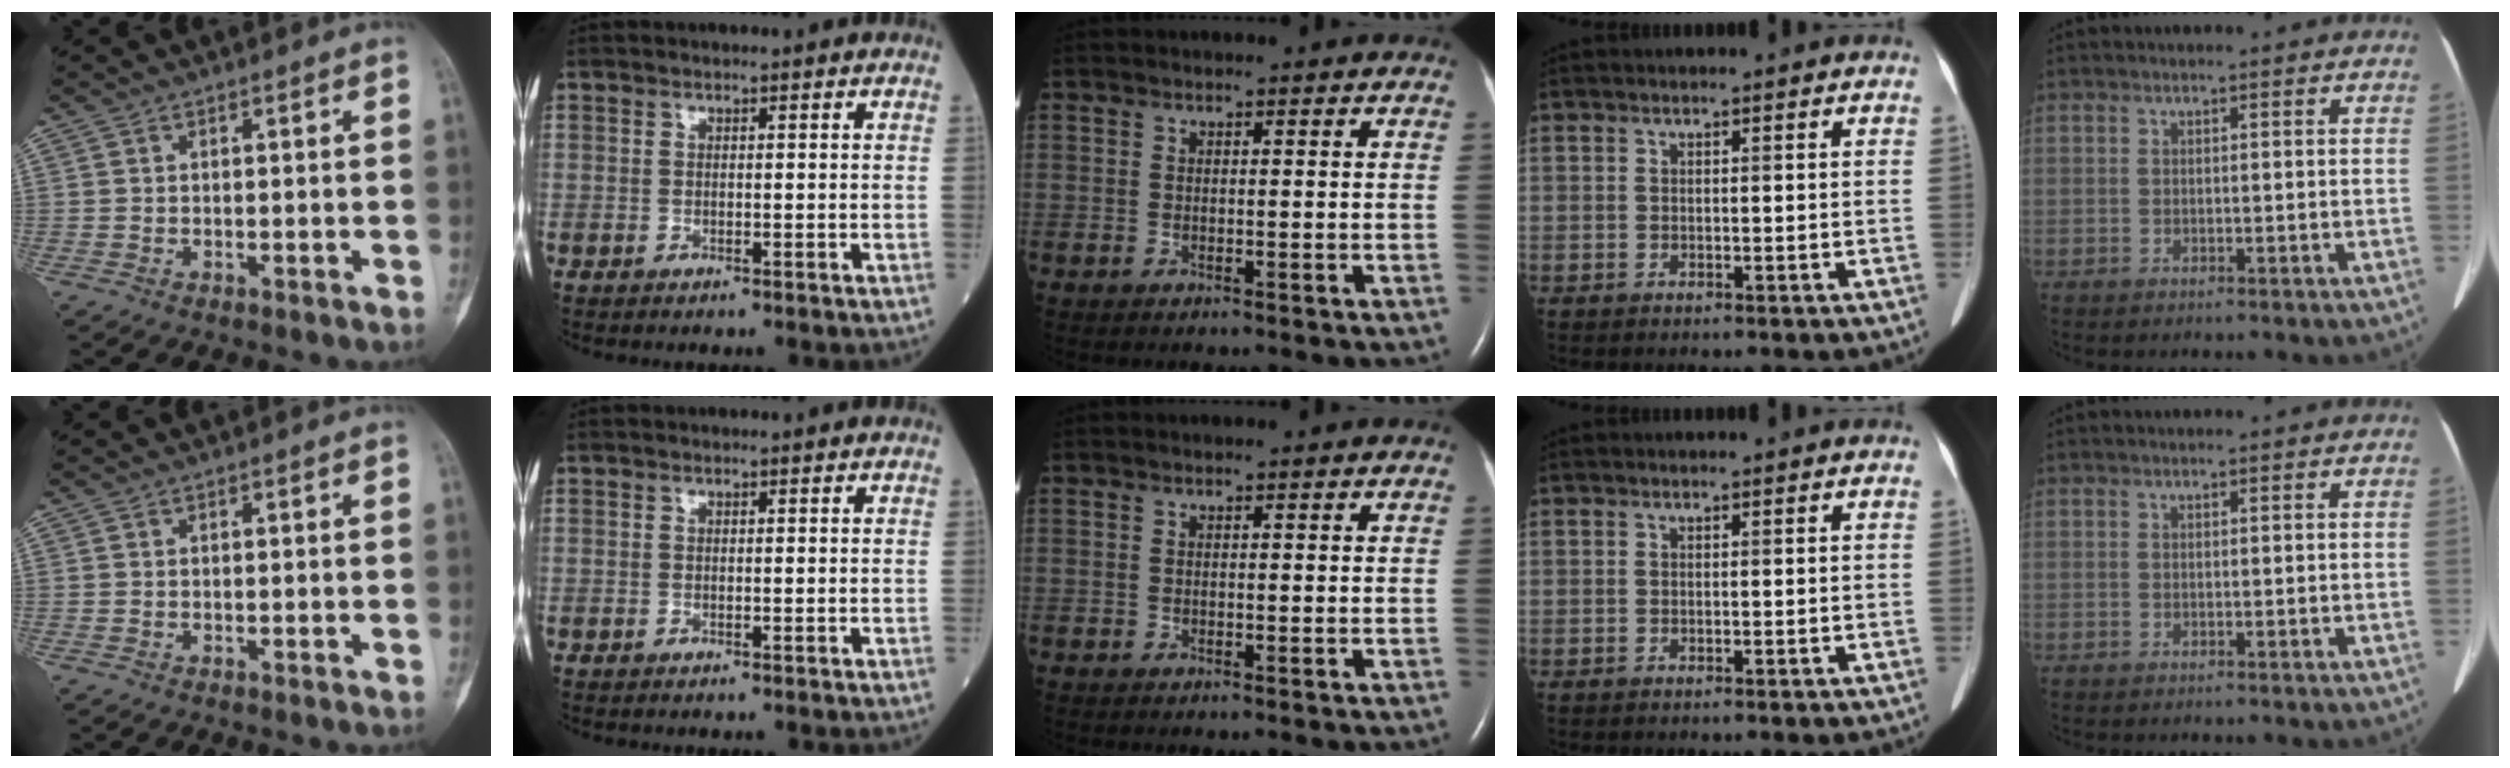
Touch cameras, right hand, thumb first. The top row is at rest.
{}